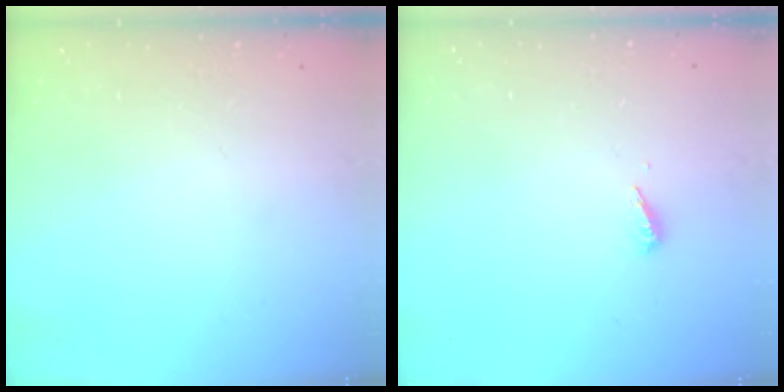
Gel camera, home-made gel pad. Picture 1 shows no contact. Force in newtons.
{"total": 2.8, "press": 2.8, "slide": 0.2}